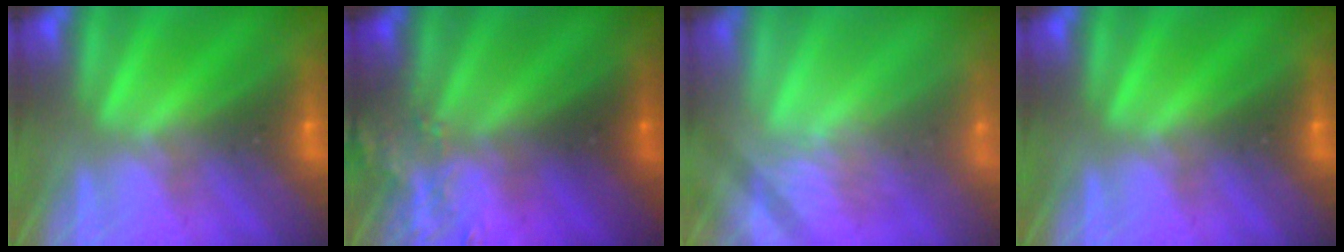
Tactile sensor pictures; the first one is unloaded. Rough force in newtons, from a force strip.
{"total": 3.6}
{"total": 2.3}
{"total": 0.0}